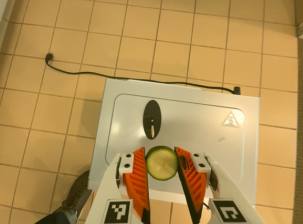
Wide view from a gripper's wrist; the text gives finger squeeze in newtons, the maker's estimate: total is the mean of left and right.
{"total": 7.0, "left": 6.4, "right": 7.6}